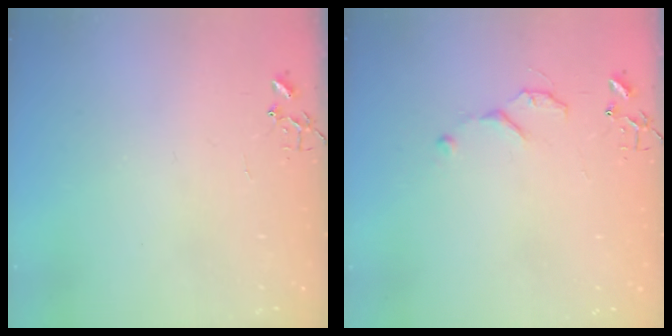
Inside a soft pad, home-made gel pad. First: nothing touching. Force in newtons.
{"total": 5.5, "press": 5.5, "slide": 0.7}